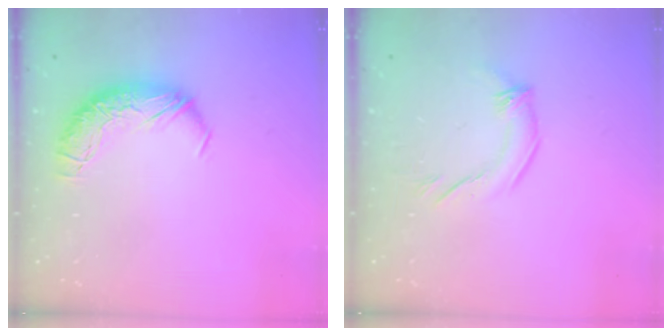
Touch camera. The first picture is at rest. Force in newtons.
{"total": 2.3, "press": 2.3, "slide": 0.6}